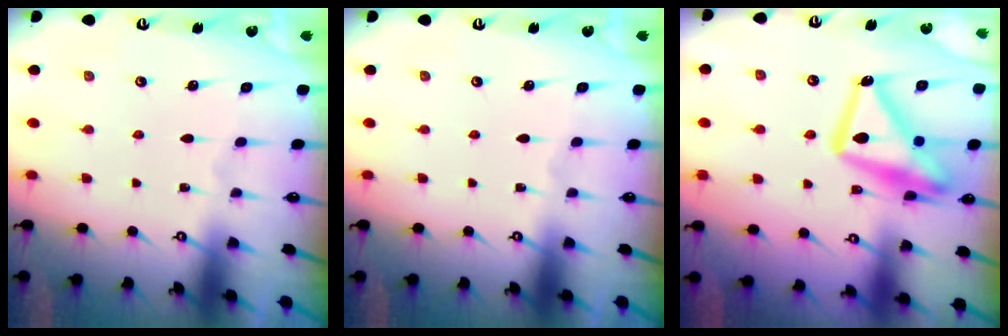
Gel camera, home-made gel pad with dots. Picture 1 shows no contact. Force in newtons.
{"total": 0.0}
{"total": 16.0, "press": 15.9, "slide": 1.3}